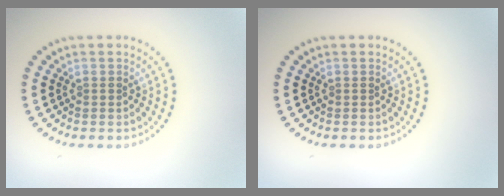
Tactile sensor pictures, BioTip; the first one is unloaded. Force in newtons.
{"total": 0.0}